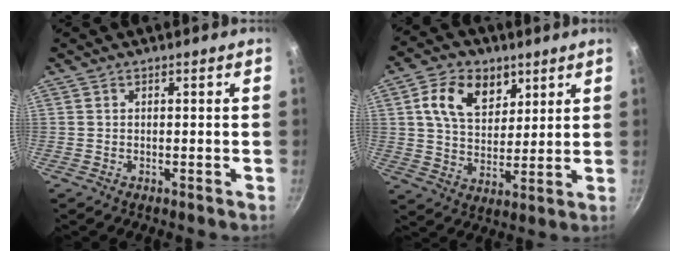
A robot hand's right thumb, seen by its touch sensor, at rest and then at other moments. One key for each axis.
{"total": 12.1, "fx": 5.1, "fy": 8.3, "fz": 7.1, "tx": -0.092, "ty": -0.018, "tz": 0.086}